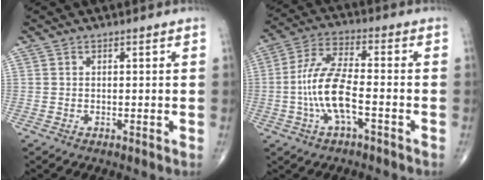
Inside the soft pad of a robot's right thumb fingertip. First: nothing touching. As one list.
[{"total": 11.0, "force": [-2.8, 3.7, 10.0], "torque": [-0.213, 0.034, -0.056]}]